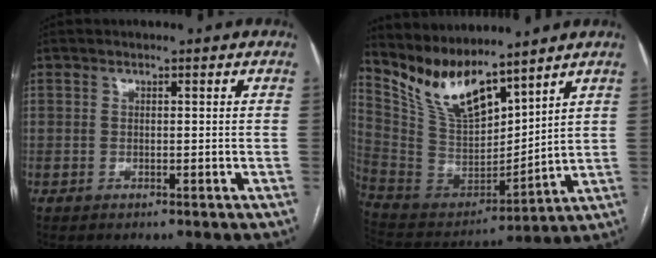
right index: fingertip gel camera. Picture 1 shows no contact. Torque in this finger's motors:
{"motor_torque": [0.77, 1.37, 0.20, 0.06]}